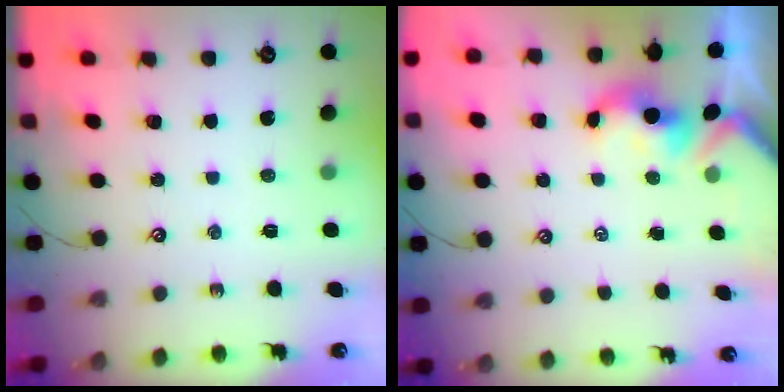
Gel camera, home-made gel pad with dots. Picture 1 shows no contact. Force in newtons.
{"total": 0.5, "press": 0.4, "slide": 0.4}